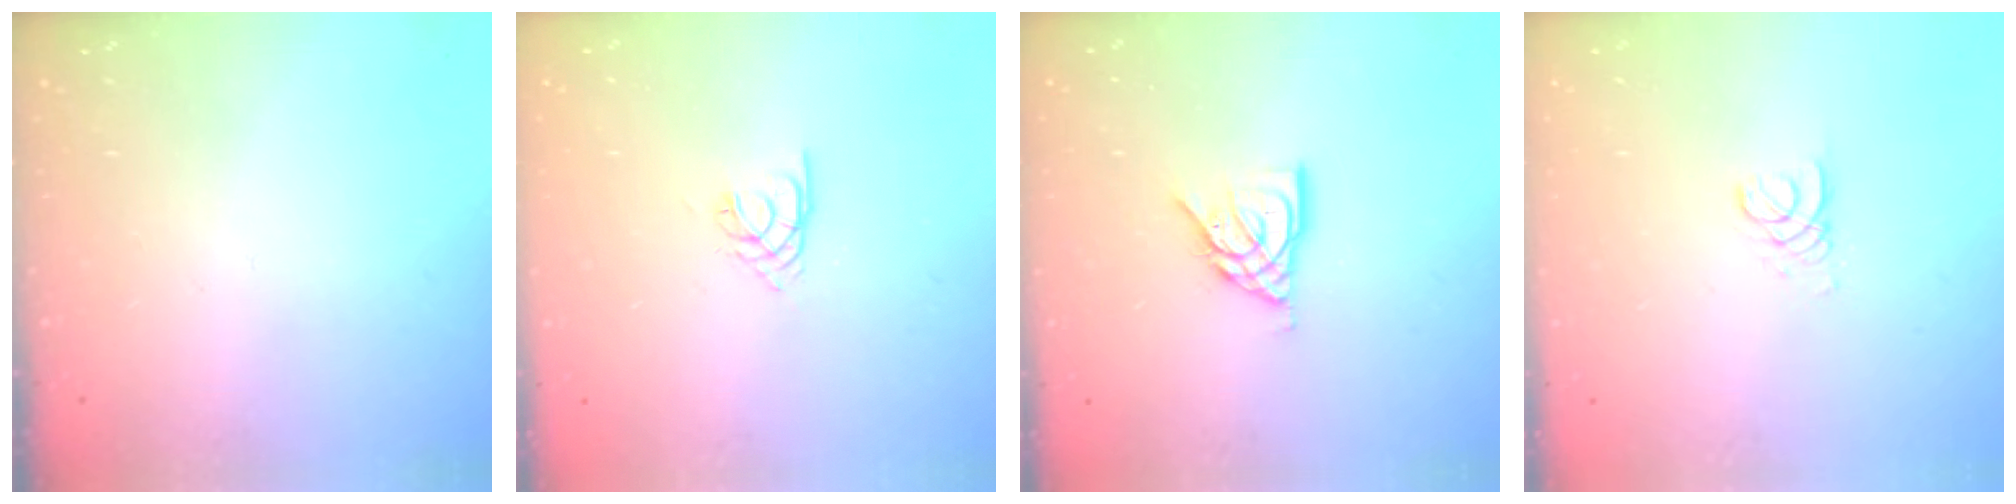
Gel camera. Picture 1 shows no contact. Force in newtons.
{"total": 1.7, "press": 1.7, "slide": 0.4}
{"total": 9.2, "press": 9.2, "slide": 0.4}
{"total": 2.6, "press": 2.6, "slide": 0.2}